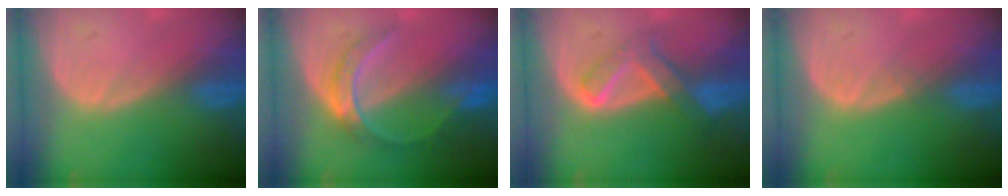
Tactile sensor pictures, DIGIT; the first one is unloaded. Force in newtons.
{"total": 6.1, "press": 5.8, "slide": 1.8}
{"total": 6.7, "press": 5.6, "slide": 3.6}
{"total": 0.5, "press": 0.5, "slide": 0.1}